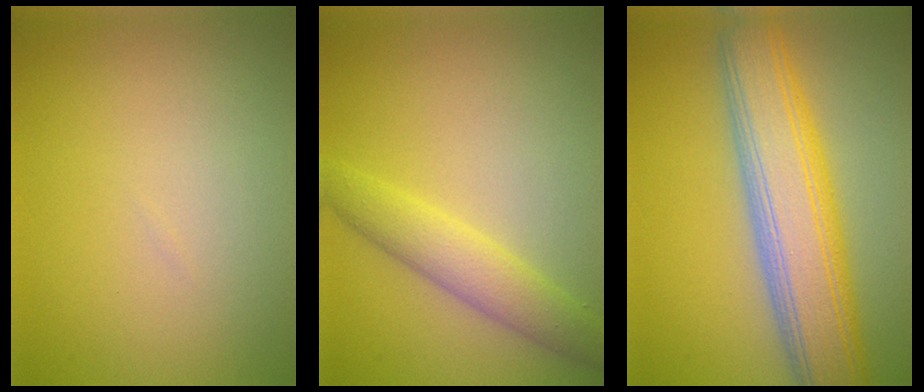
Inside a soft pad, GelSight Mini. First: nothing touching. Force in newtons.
{"total": 3.5, "press": 3.5, "slide": 0.1}
{"total": 9.1, "press": 9.1, "slide": 0.7}